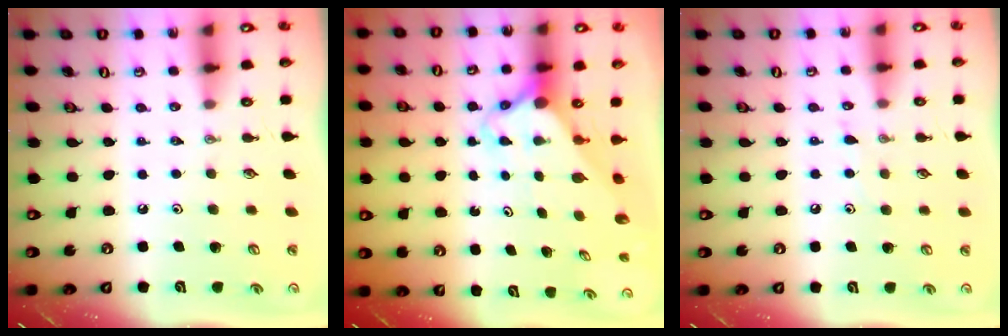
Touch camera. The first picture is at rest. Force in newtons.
{"total": 3.6, "press": 3.6, "slide": 0.3}
{"total": 4.9, "press": 4.8, "slide": 0.5}